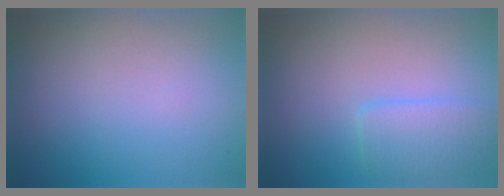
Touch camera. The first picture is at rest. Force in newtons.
{"total": 2.8, "press": 2.8, "slide": 0.1}